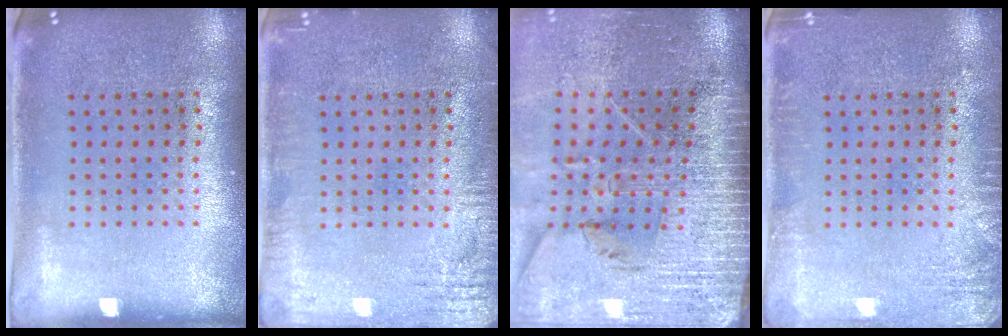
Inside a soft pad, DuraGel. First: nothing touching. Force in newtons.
{"total": 2.7, "press": 2.7, "slide": 0.2}
{"total": 3.9, "press": 3.4, "slide": 2.0}
{"total": 2.1, "press": 2.1, "slide": 0.4}